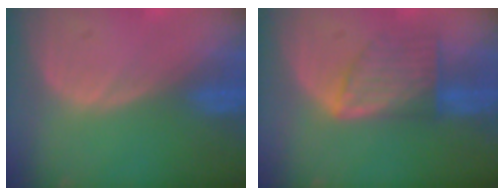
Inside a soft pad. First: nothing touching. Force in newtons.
{"total": 7.3, "press": 6.5, "slide": 3.3}